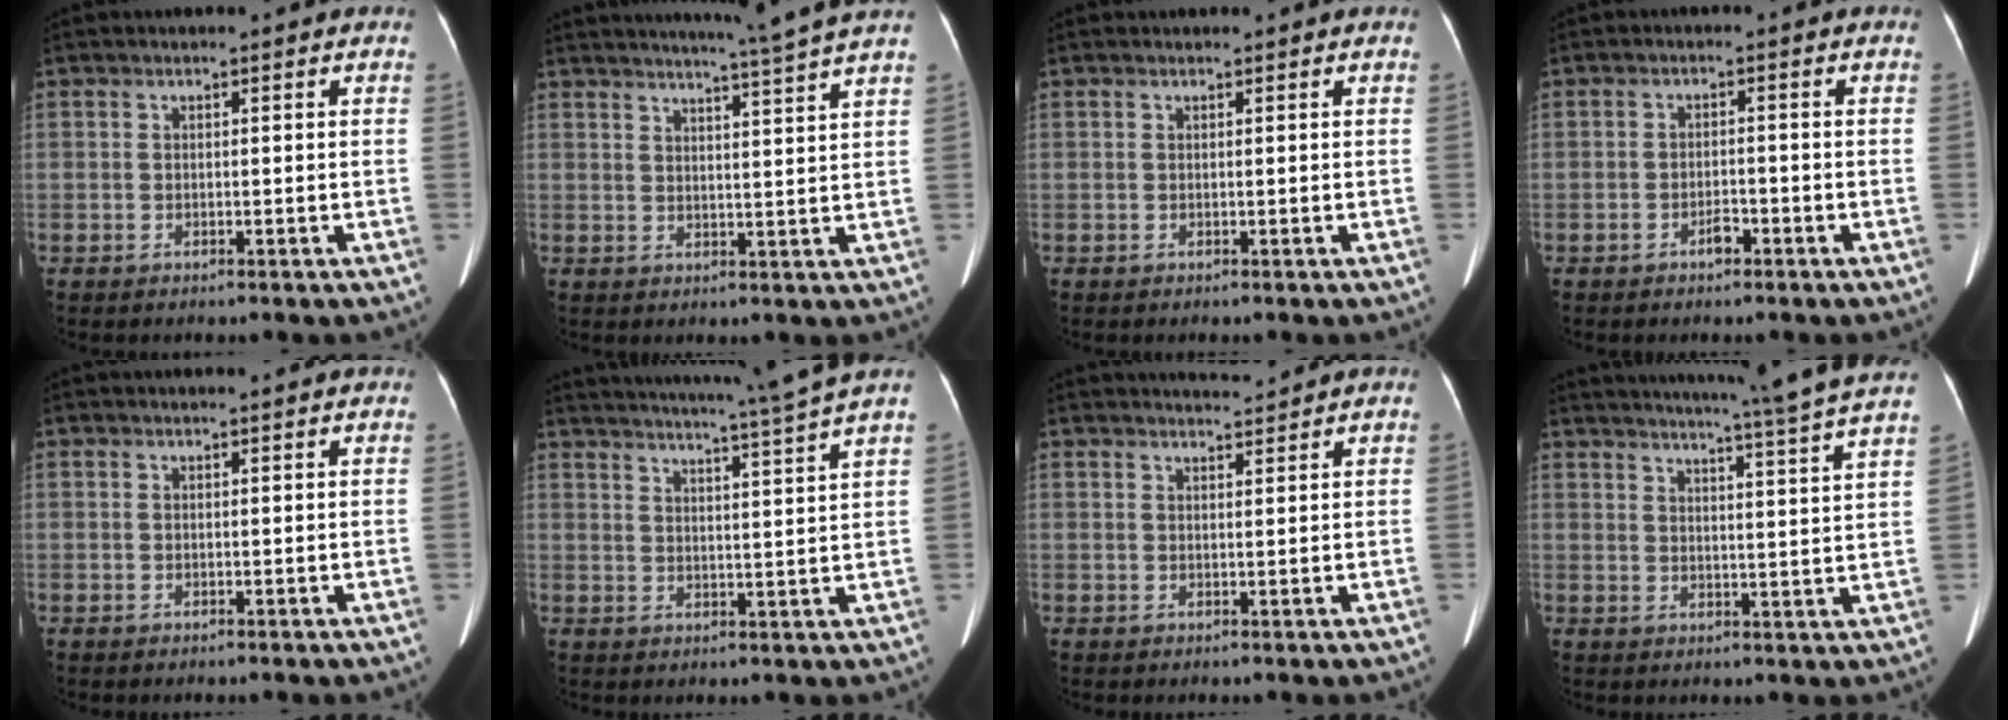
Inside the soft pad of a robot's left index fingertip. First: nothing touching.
{"total": 10.9, "force": [9.6, -2.4, 4.6], "torque": [-0.070, -0.023, 0.116]}
{"total": 0.7, "force": [0.7, 0.2, 0.0], "torque": [-0.007, 0.011, 0.013]}
{"total": 1.9, "force": [-1.3, 0.9, 1.1], "torque": [-0.019, 0.003, -0.019]}
{"total": 1.6, "force": [1.6, 0.0, 0.3], "torque": [-0.007, 0.007, 0.021]}
{"total": 15.0, "force": [13.2, -2.9, 6.4], "torque": [-0.108, -0.045, 0.174]}
{"total": 2.4, "force": [2.3, -0.5, -0.2], "torque": [-0.001, 0.000, 0.043]}
{"total": 18.4, "force": [16.4, -2.5, 8.0], "torque": [-0.131, -0.051, 0.198]}